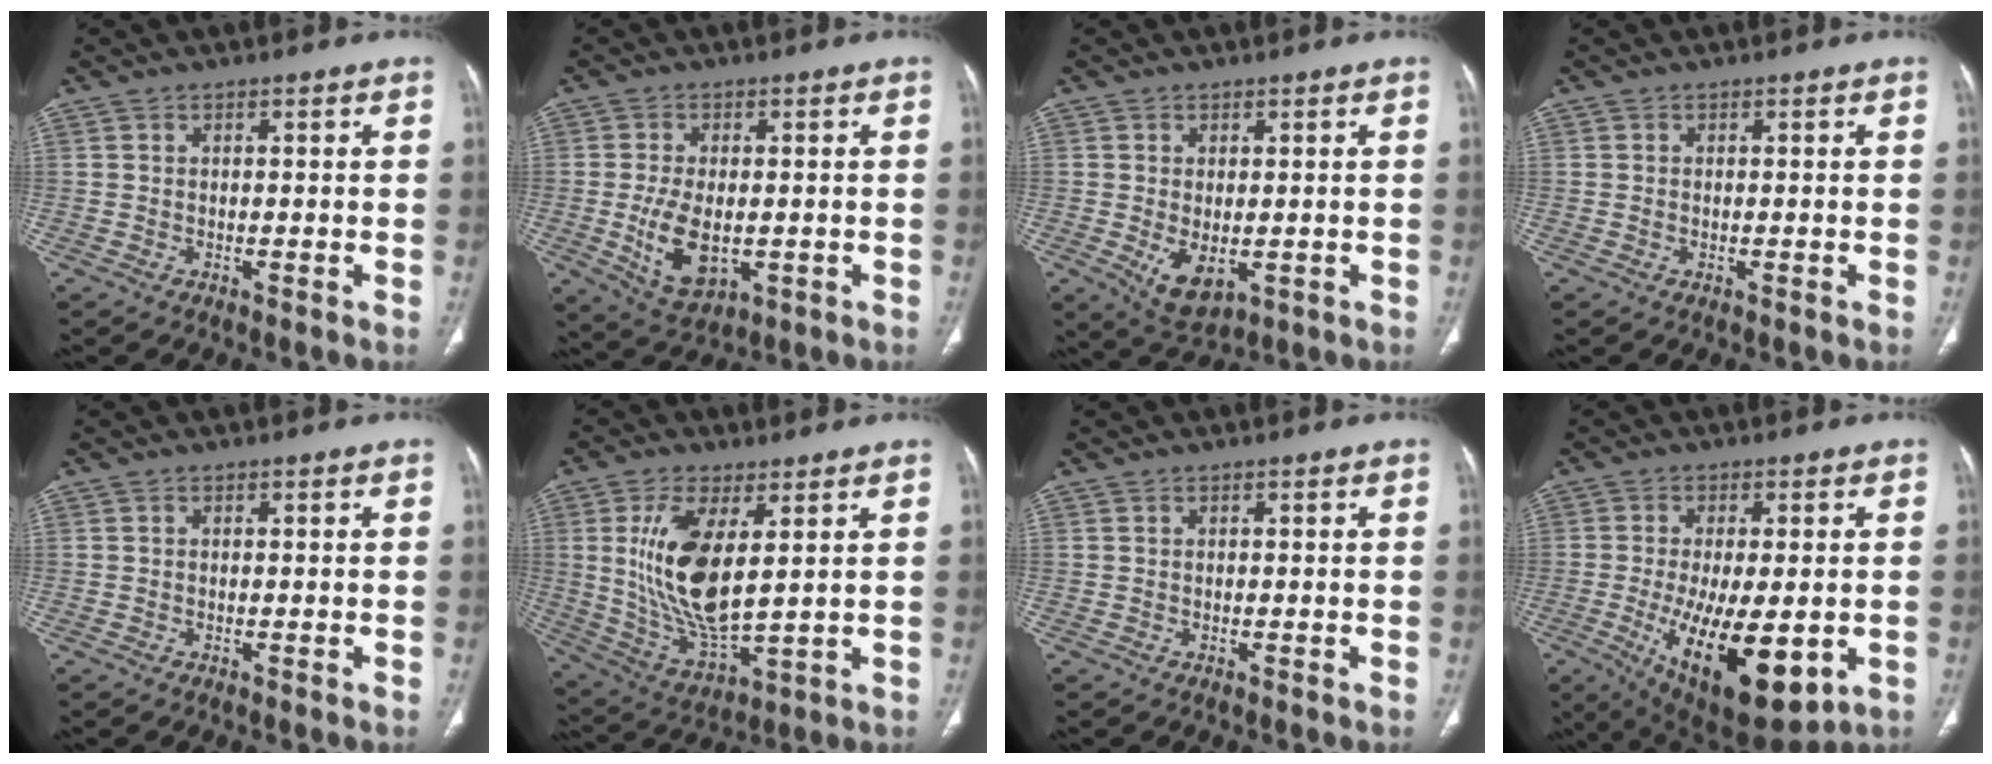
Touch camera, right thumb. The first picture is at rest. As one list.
[{"total": 9.4, "force": [-1.4, 5.3, 7.6], "torque": [-0.136, -0.009, -0.012]}, {"total": 6.2, "force": [-1.2, 3.5, 5.0], "torque": [-0.081, -0.012, -0.004]}, {"total": 0.0}, {"total": 0.0}, {"total": 15.3, "force": [3.4, 6.3, 13.5], "torque": [-0.265, -0.028, 0.081]}, {"total": 0.0}, {"total": 18.2, "force": [-4.6, 7.4, 16.0], "torque": [-0.262, -0.022, -0.049]}]